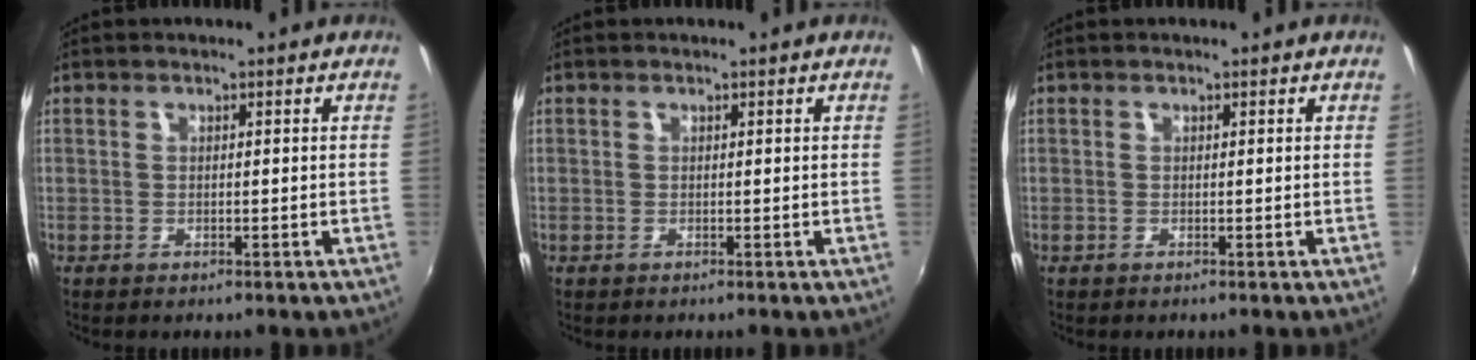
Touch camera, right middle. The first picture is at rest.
{"total": 0.0}
{"total": 0.0}